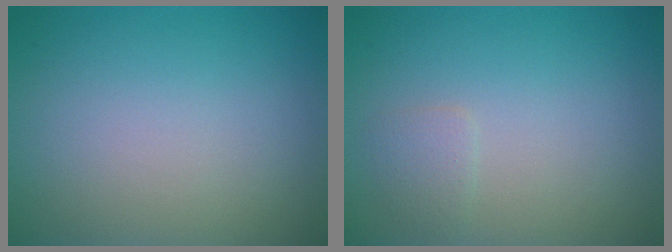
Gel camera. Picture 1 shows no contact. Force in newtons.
{"total": 1.0, "press": 1.0, "slide": 0.0}